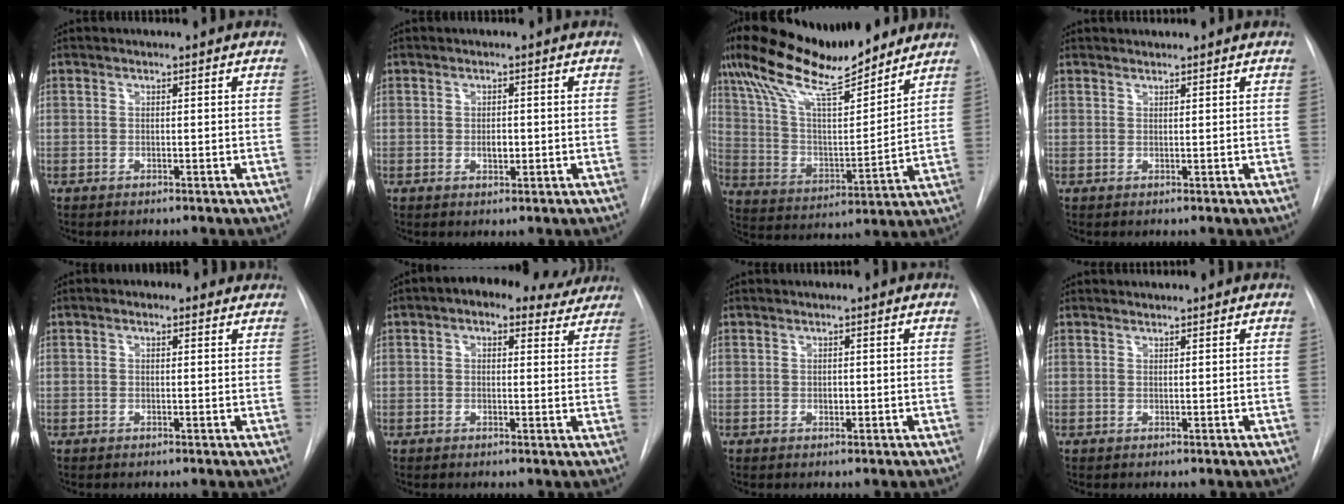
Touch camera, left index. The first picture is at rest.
{"total": 1.4, "force": [-0.1, 0.9, 1.1], "torque": [-0.019, -0.001, 0.000]}
{"total": 19.4, "force": [15.3, 3.6, 11.3], "torque": [-0.204, 0.020, 0.274]}
{"total": 1.1, "force": [1.1, 0.1, -0.1], "torque": [-0.005, 0.011, 0.024]}
{"total": 2.1, "force": [1.1, 1.3, 1.1], "torque": [-0.021, 0.014, 0.013]}
{"total": 10.3, "force": [7.8, 4.7, 4.8], "torque": [-0.046, 0.028, 0.089]}
{"total": 0.7, "force": [0.0, 0.5, 0.4], "torque": [-0.006, 0.000, 0.000]}
{"total": 0.8, "force": [0.8, 0.1, -0.1], "torque": [-0.005, 0.009, 0.018]}